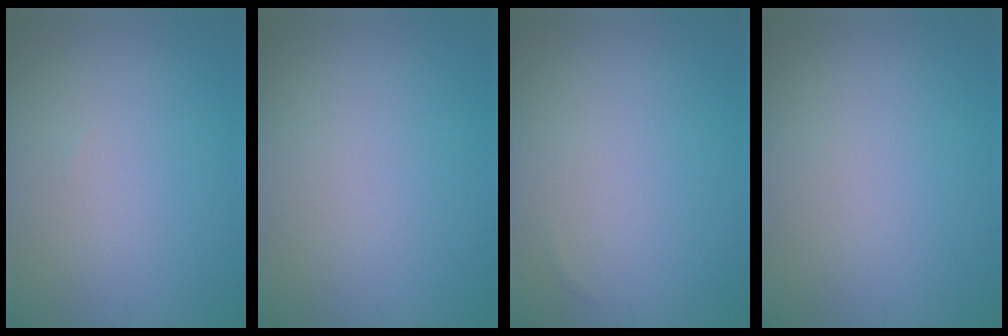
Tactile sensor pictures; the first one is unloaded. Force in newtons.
{"total": 0.0}
{"total": 0.0}
{"total": 0.0}